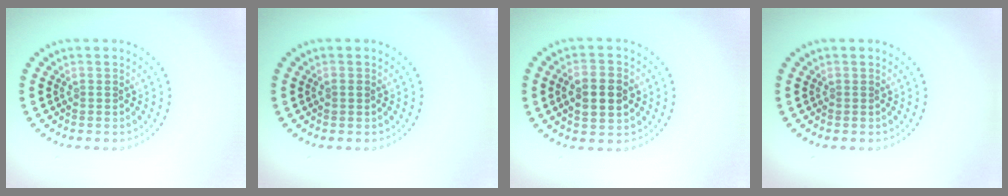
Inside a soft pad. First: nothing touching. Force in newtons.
{"total": 0.8, "press": 0.8, "slide": 0.1}
{"total": 4.5, "press": 4.5, "slide": 0.2}
{"total": 0.0}